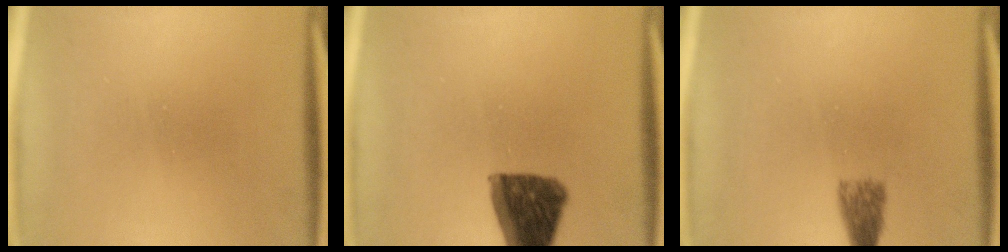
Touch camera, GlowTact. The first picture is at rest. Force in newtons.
{"total": 12.9}
{"total": 2.7}